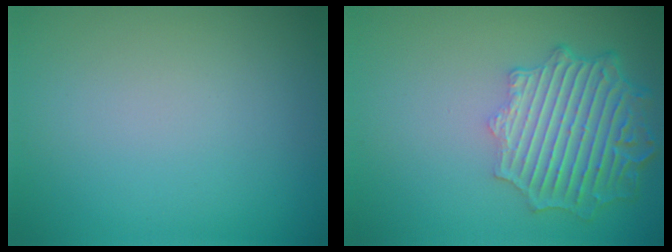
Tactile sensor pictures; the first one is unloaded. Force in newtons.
{"total": 6.5, "press": 4.9, "slide": 4.1}